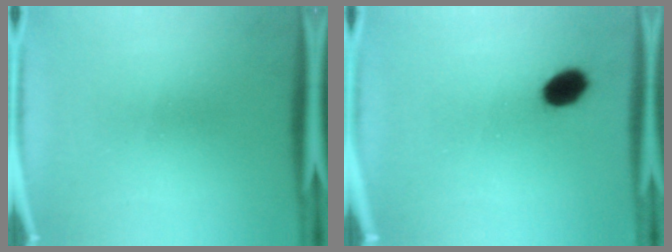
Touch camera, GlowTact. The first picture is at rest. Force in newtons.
{"total": 5.7}